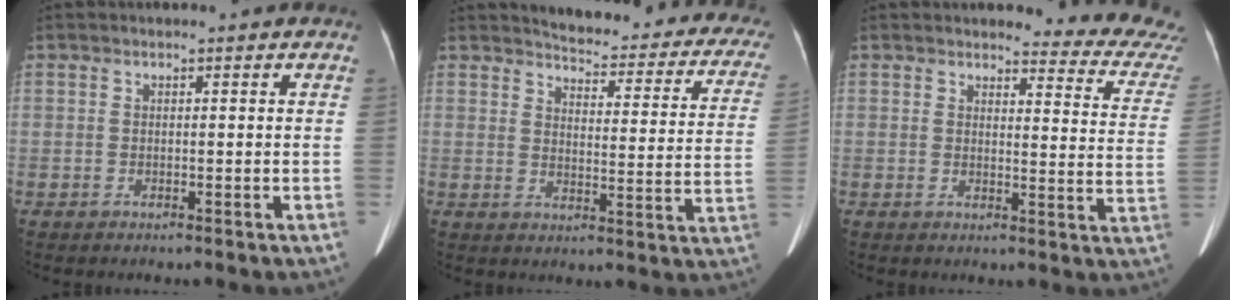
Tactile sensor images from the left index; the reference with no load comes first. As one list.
[{"total": 20.5, "force": [18.4, 4.8, 7.5], "torque": [-0.066, -0.057, 0.193]}, {"total": 12.1, "force": [12.0, 0.7, 1.3], "torque": [0.008, -0.096, 0.101]}]